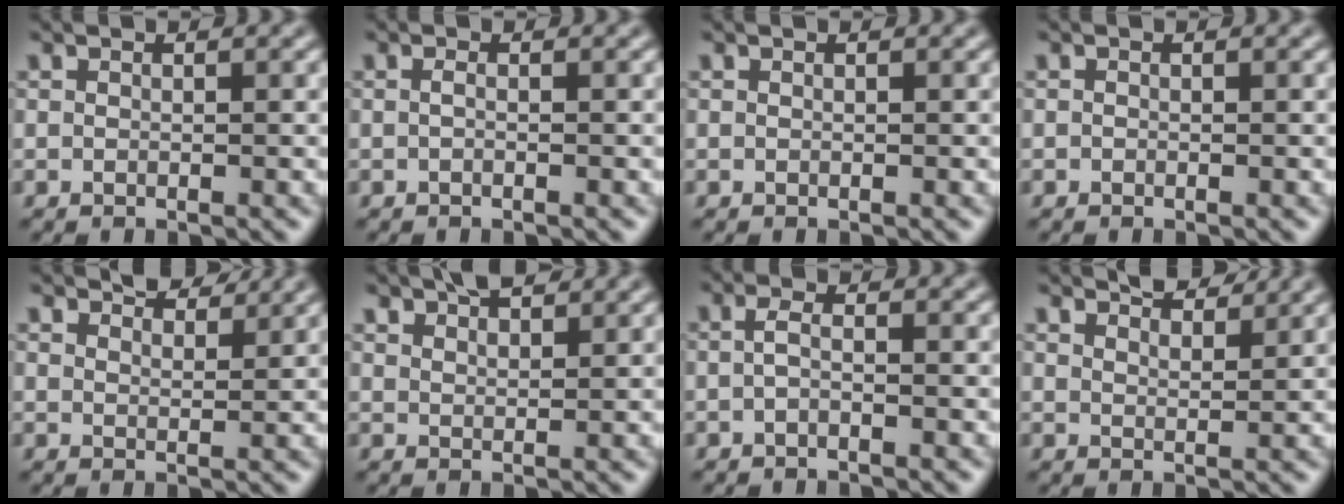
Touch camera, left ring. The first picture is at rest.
{"total": 0.5, "force": [-0.2, 0.1, 0.5], "torque": [-0.011, -0.001, -0.005]}
{"total": 0.0}
{"total": 0.0}
{"total": 3.3, "force": [3.1, 0.5, 0.9], "torque": [-0.015, -0.001, 0.045]}
{"total": 3.2, "force": [2.8, 0.8, 1.3], "torque": [-0.023, 0.005, 0.048]}
{"total": 1.1, "force": [-0.4, 0.3, 1.0], "torque": [-0.022, -0.001, -0.011]}
{"total": 3.6, "force": [3.4, 0.5, 1.2], "torque": [-0.014, -0.001, 0.050]}